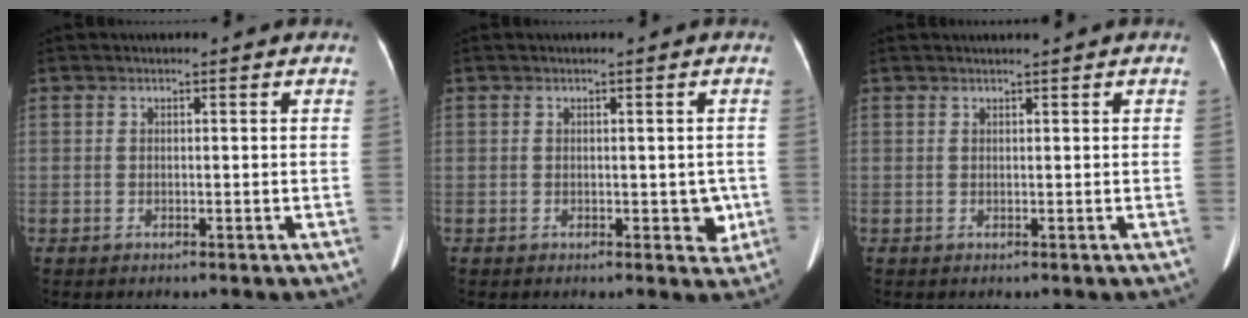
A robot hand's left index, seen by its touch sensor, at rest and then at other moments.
{"total": 2.7, "force": [-0.4, 1.8, 2.0], "torque": [-0.015, 0.007, -0.001]}
{"total": 0.9, "force": [0.7, -0.2, 0.6], "torque": [-0.010, 0.005, 0.016]}